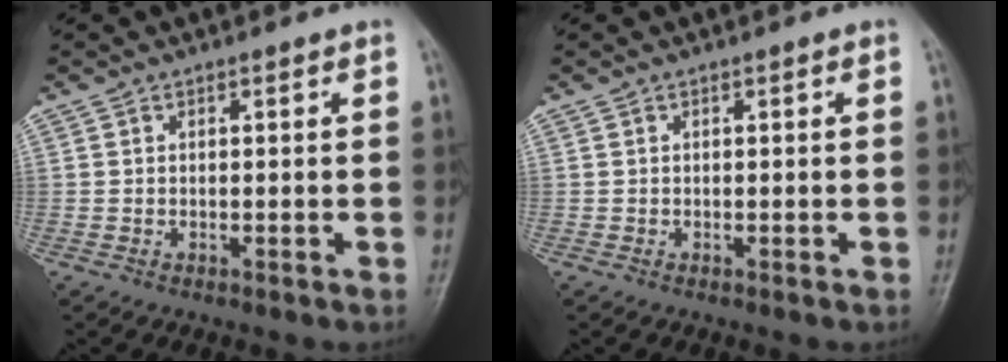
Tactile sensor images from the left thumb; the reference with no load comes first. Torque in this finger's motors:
{"motor_torque": [-0.05, 0.06, -0.01, -0.05, 0.00]}